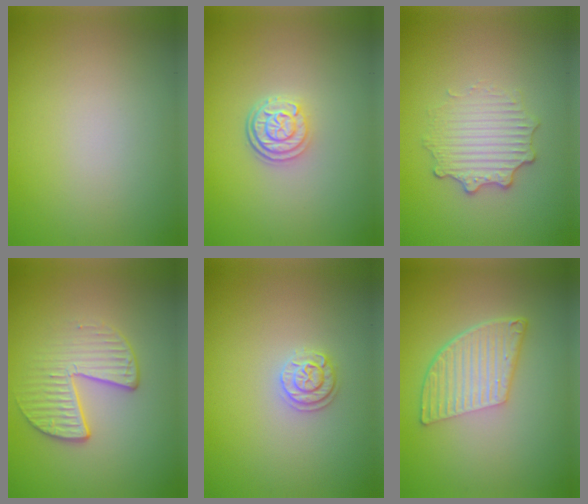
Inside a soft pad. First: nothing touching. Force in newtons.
{"total": 3.0, "press": 2.4, "slide": 1.8}
{"total": 3.2, "press": 2.8, "slide": 1.6}
{"total": 3.5, "press": 2.9, "slide": 2.0}
{"total": 1.7, "press": 1.7, "slide": 0.3}
{"total": 5.6, "press": 3.9, "slide": 4.0}